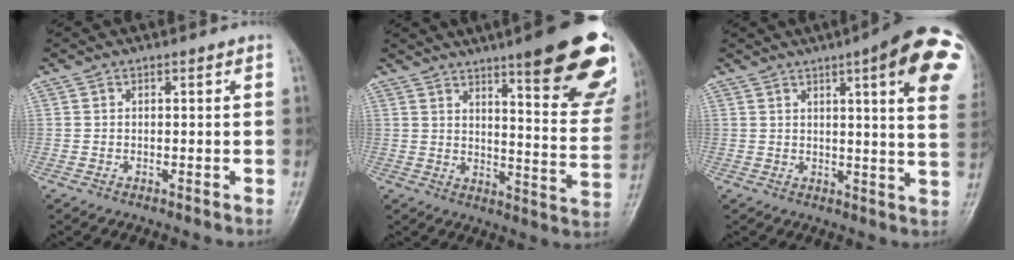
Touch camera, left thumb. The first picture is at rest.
{"total": 23.8, "force": [14.2, 5.0, 18.4], "torque": [-0.206, -0.069, 0.185]}
{"total": 19.2, "force": [7.9, 3.7, 17.1], "torque": [-0.195, -0.018, 0.087]}